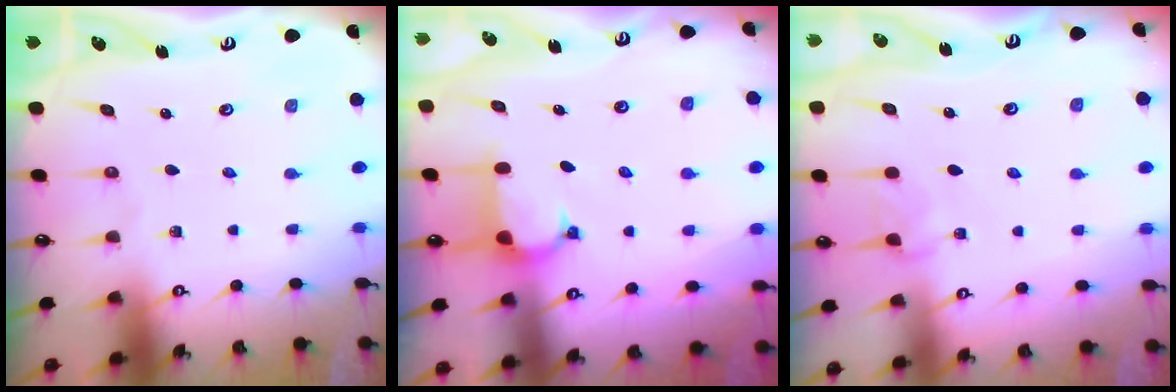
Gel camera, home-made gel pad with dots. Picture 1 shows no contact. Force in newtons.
{"total": 1.7, "press": 1.6, "slide": 0.5}
{"total": 2.5, "press": 2.5, "slide": 0.5}